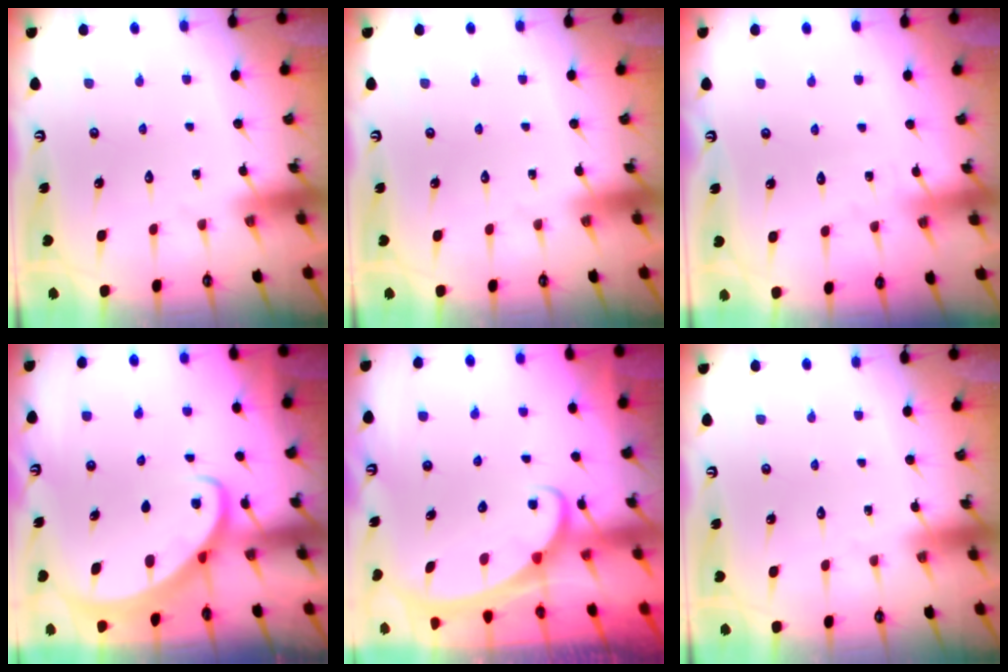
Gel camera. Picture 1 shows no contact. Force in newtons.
{"total": 0.0}
{"total": 2.9, "press": 2.9, "slide": 0.3}
{"total": 2.6, "press": 2.6, "slide": 0.3}
{"total": 2.2, "press": 2.2, "slide": 0.4}
{"total": 0.0}